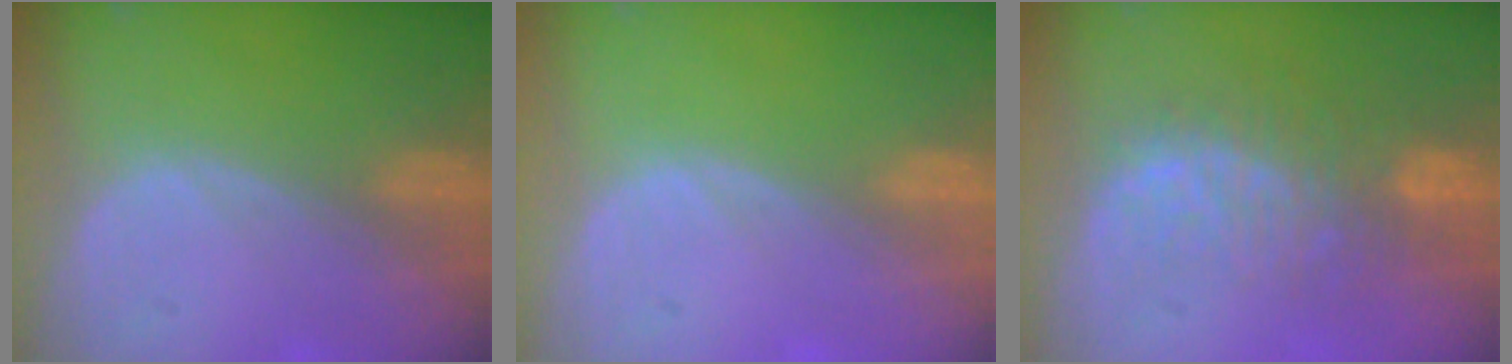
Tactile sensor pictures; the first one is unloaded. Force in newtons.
{"total": 0.0}
{"total": 10.1, "press": 8.6, "slide": 5.3}